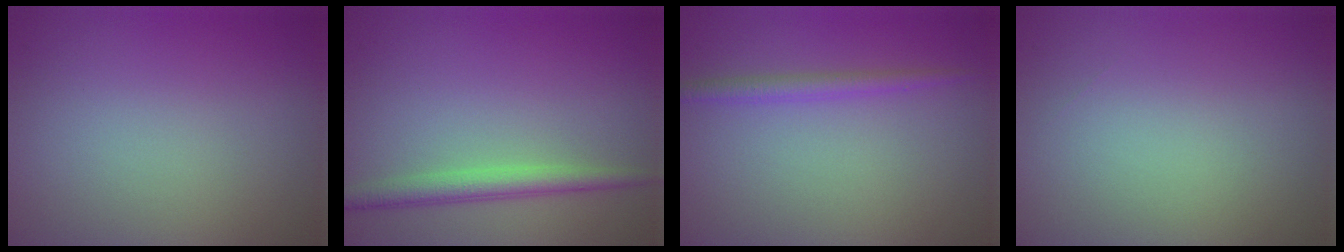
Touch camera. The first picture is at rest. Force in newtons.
{"total": 2.6, "press": 2.6, "slide": 0.1}
{"total": 1.5, "press": 1.5, "slide": 0.1}
{"total": 0.0}